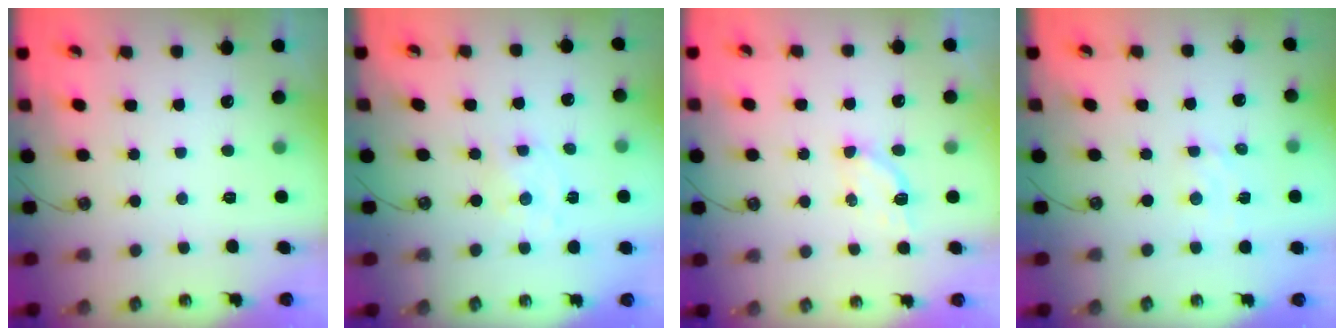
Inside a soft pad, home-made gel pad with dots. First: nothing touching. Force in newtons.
{"total": 1.4, "press": 1.4, "slide": 0.2}
{"total": 3.8, "press": 3.8, "slide": 0.4}
{"total": 2.4, "press": 2.4, "slide": 0.4}